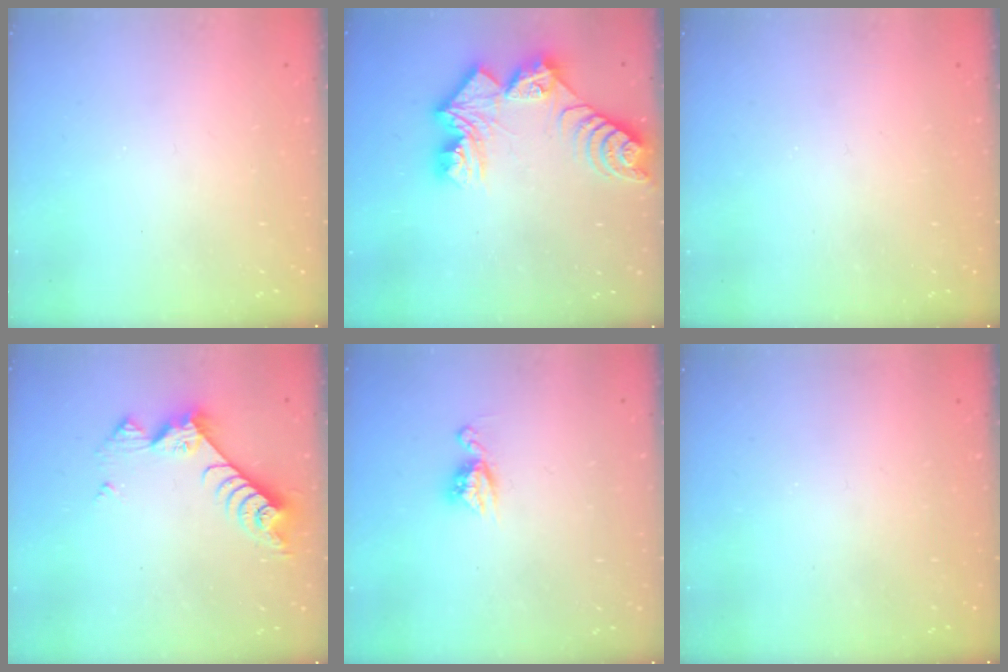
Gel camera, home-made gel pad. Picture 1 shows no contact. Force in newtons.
{"total": 13.7, "press": 13.6, "slide": 1.2}
{"total": 0.0}
{"total": 7.6, "press": 7.6, "slide": 0.4}
{"total": 7.7, "press": 7.7, "slide": 0.6}
{"total": 0.0}